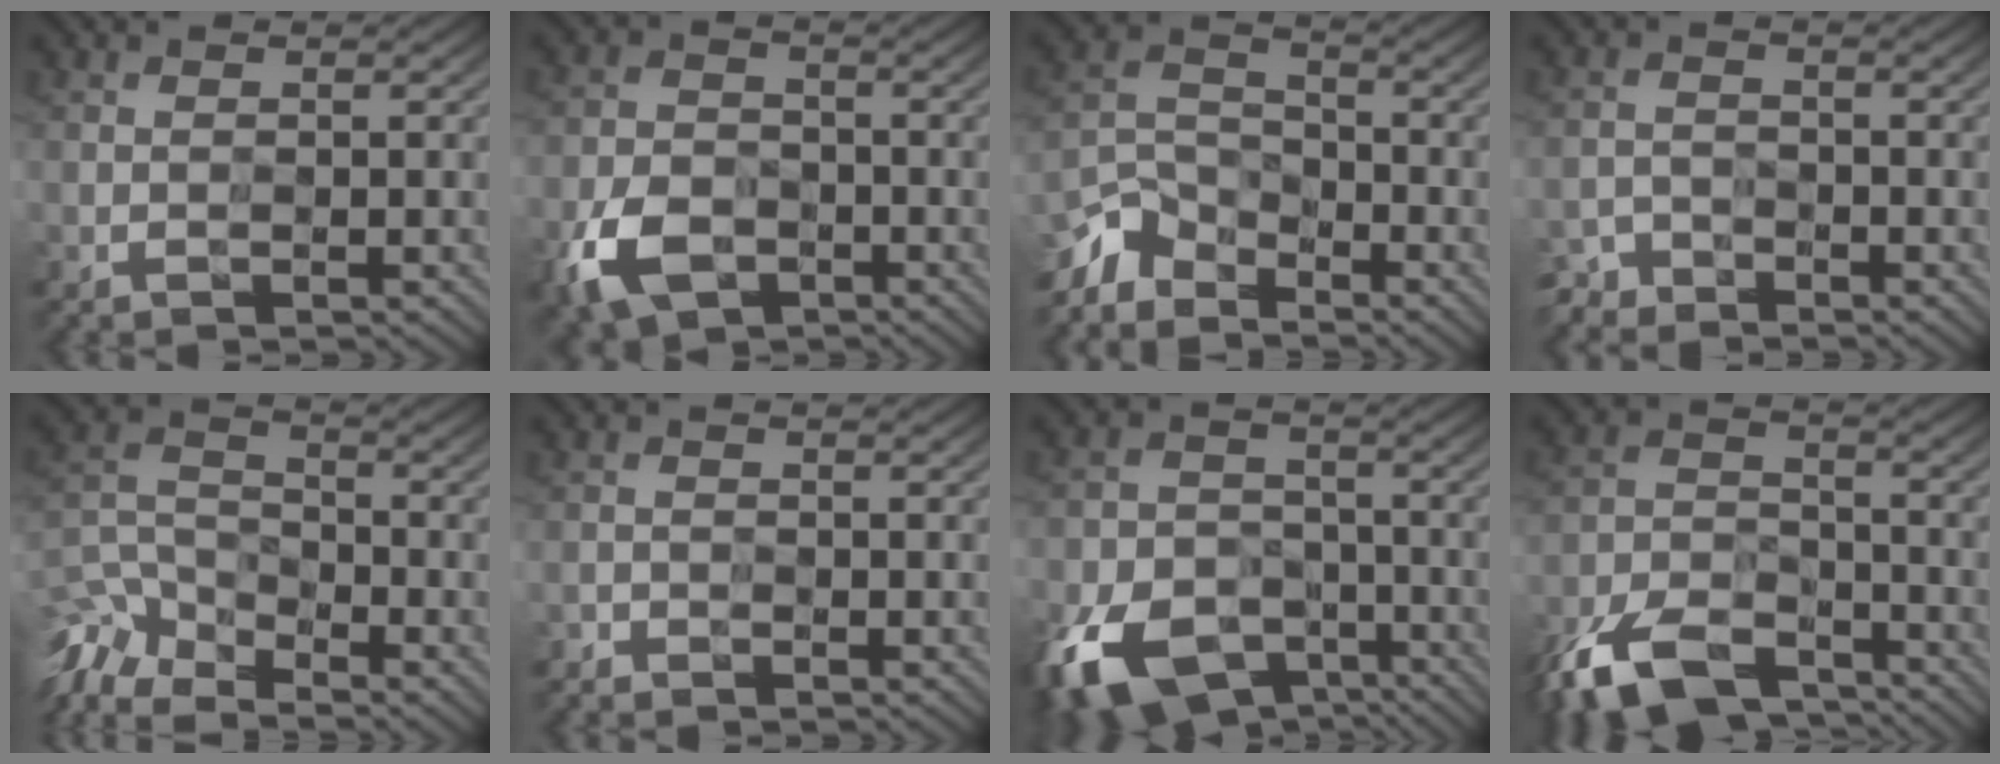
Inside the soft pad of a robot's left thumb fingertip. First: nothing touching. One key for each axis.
{"total": 5.3, "fx": -2.9, "fy": 4.0, "fz": 1.8, "tx": -0.048, "ty": -0.006, "tz": -0.063}
{"total": 6.2, "fx": -5.3, "fy": 3.1, "fz": 0.9, "tx": -0.018, "ty": -0.004, "tz": -0.122}
{"total": 3.3, "fx": -3.1, "fy": 1.0, "fz": -0.6, "tx": 0.015, "ty": -0.005, "tz": -0.063}
{"total": 9.8, "fx": -8.0, "fy": 4.2, "fz": 3.7, "tx": -0.097, "ty": -0.012, "tz": -0.167}
{"total": 1.7, "fx": -1.6, "fy": 0.5, "fz": -0.5, "tx": 0.011, "ty": -0.006, "tz": -0.029}
{"total": 9.9, "fx": -6.2, "fy": 6.6, "fz": 3.8, "tx": -0.092, "ty": -0.024, "tz": -0.123}
{"total": 8.8, "fx": -7.3, "fy": 3.7, "fz": 3.2, "tx": -0.071, "ty": -0.006, "tz": -0.155}